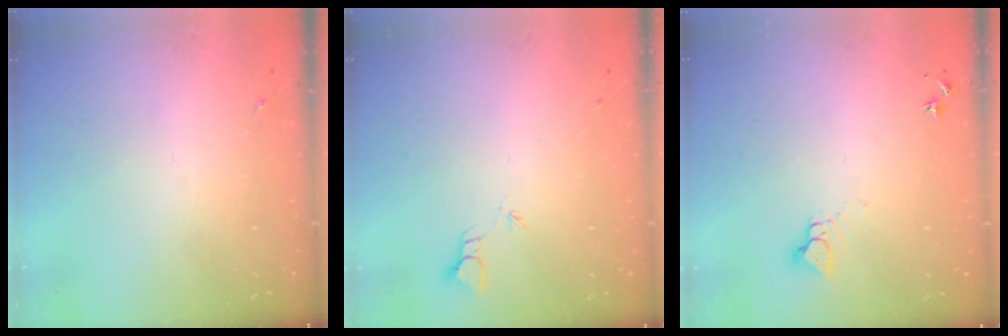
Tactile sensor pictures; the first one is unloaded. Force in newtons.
{"total": 2.0, "press": 2.0, "slide": 0.1}
{"total": 4.4, "press": 4.3, "slide": 0.4}